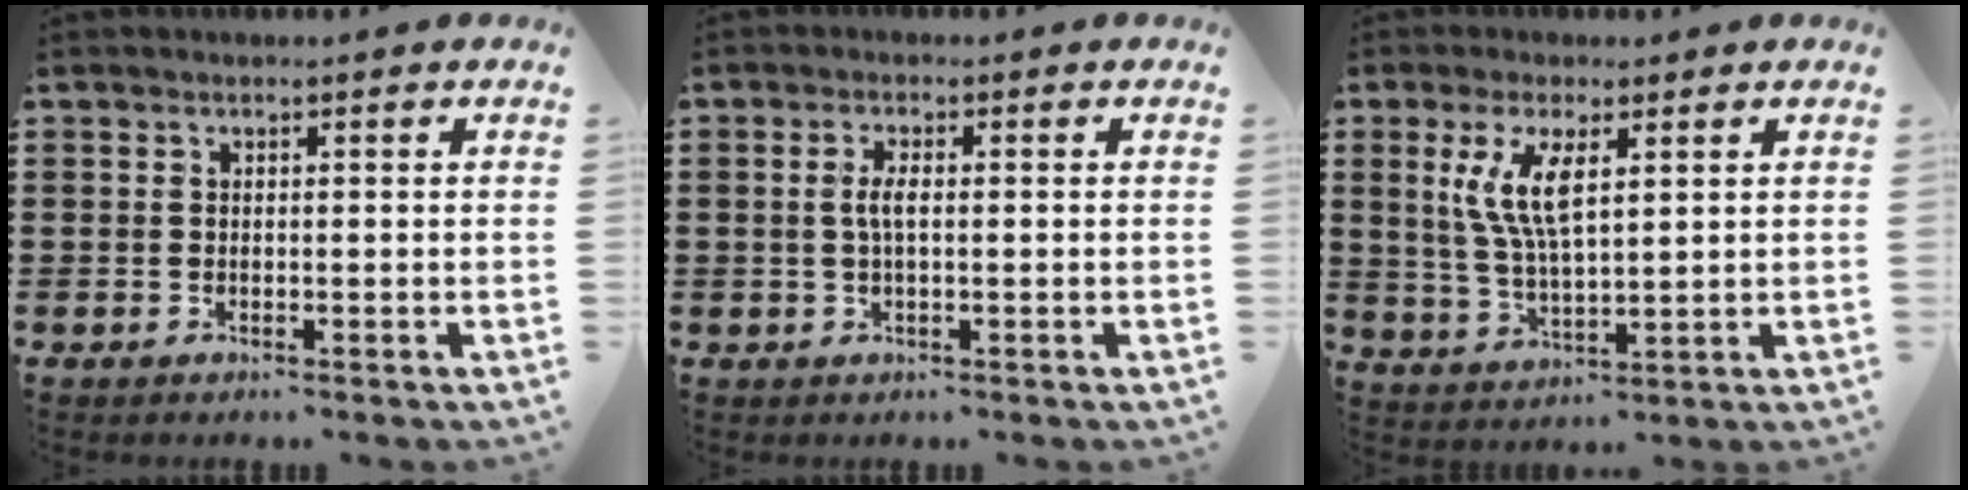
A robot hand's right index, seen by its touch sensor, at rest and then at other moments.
{"total": 2.7, "force": [0.0, 0.9, 2.6], "torque": [-0.056, -0.002, -0.004]}
{"total": 7.4, "force": [2.6, 2.4, 6.5], "torque": [-0.142, 0.002, 0.042]}